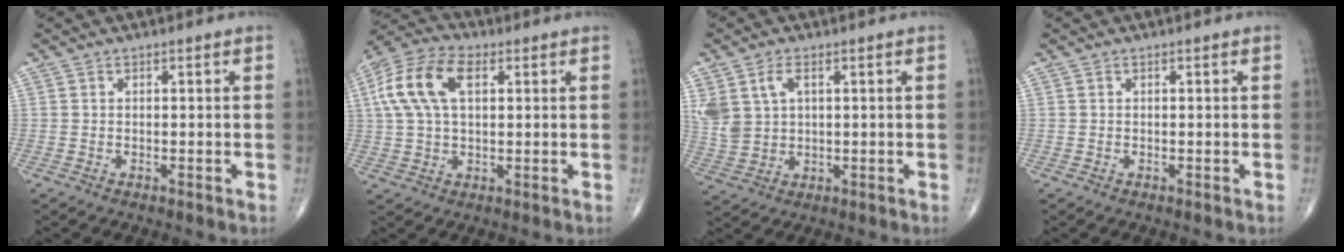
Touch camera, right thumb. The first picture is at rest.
{"total": 12.7, "force": [3.4, 7.0, 10.0], "torque": [-0.211, 0.022, 0.061]}
{"total": 7.5, "force": [2.7, 4.7, 5.1], "torque": [-0.111, -0.001, 0.065]}
{"total": 0.0}